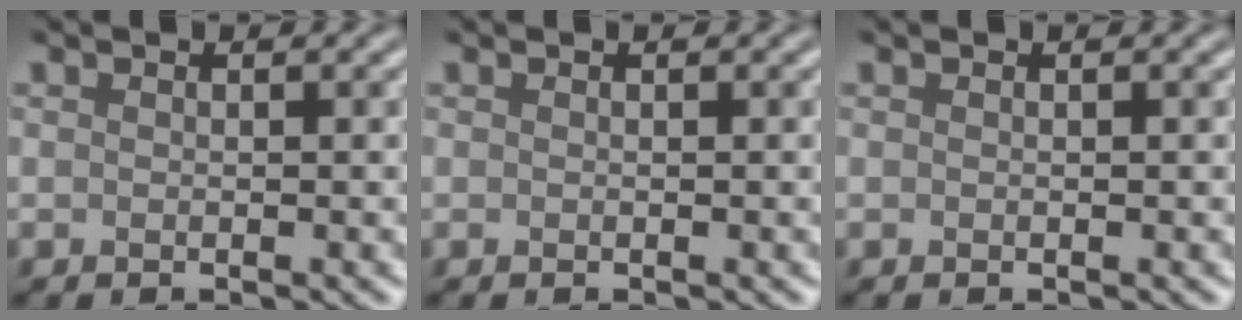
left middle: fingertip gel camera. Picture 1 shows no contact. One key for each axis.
{"total": 0.0}
{"total": 0.0}